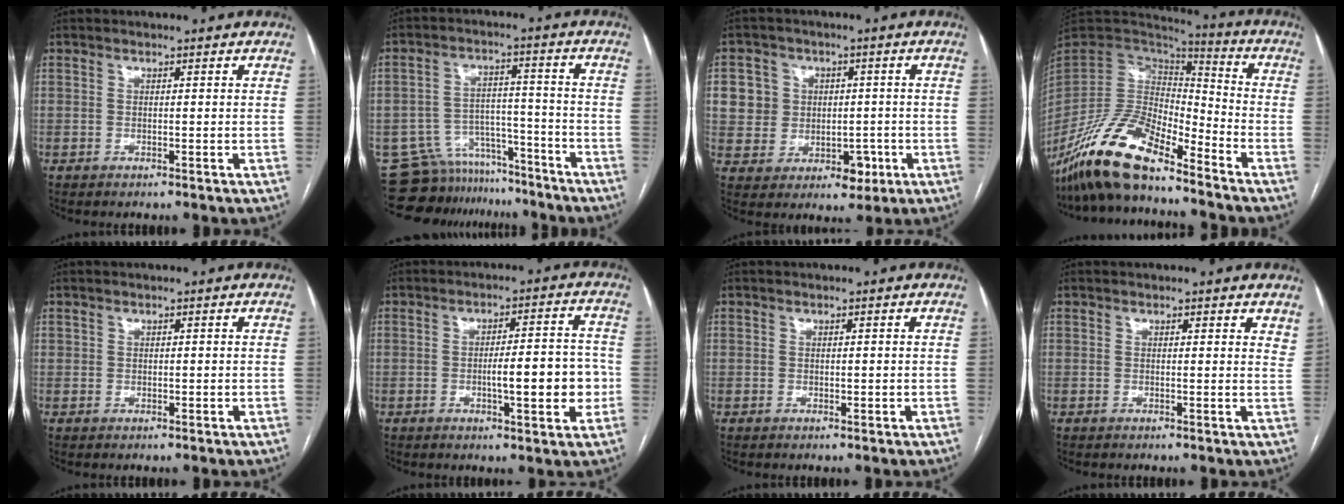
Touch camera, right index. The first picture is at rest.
{"total": 11.9, "force": [-10.7, 5.3, 0.2], "torque": [-0.001, 0.044, -0.159]}
{"total": 9.1, "force": [0.9, 8.8, 2.2], "torque": [-0.038, 0.032, 0.032]}
{"total": 15.7, "force": [-12.0, 4.5, 9.1], "torque": [-0.173, 0.004, -0.227]}
{"total": 0.9, "force": [0.4, 0.7, 0.4], "torque": [-0.002, 0.001, 0.008]}
{"total": 9.2, "force": [-1.6, 2.1, 8.8], "torque": [-0.126, 0.015, -0.018]}
{"total": 0.9, "force": [0.1, 0.6, 0.7], "torque": [-0.008, -0.001, 0.004]}
{"total": 3.3, "force": [2.9, 0.8, 1.3], "torque": [-0.010, -0.007, 0.022]}